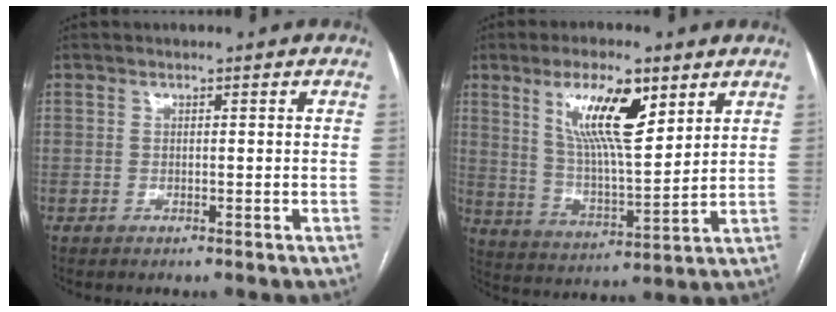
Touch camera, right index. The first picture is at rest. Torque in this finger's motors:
{"motor_torque": [1.44, 0.70, 0.39, 0.21]}